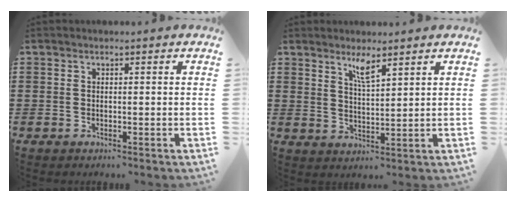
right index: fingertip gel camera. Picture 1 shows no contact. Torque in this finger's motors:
{"motor_torque": [0.01, 0.00, 0.06, 0.03]}